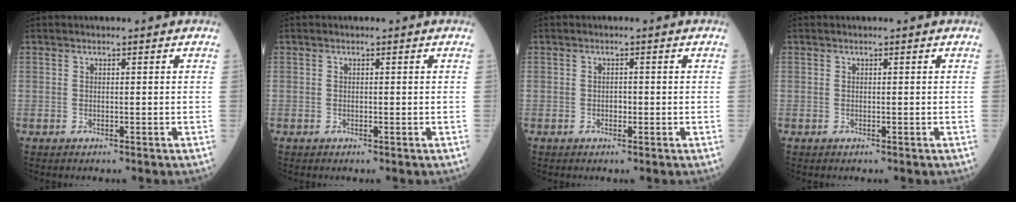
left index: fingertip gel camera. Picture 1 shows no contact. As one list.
[{"total": 0.0}, {"total": 1.0, "force": [-0.4, 0.7, 0.6], "torque": [-0.009, 0.001, -0.010]}, {"total": 0.0}]